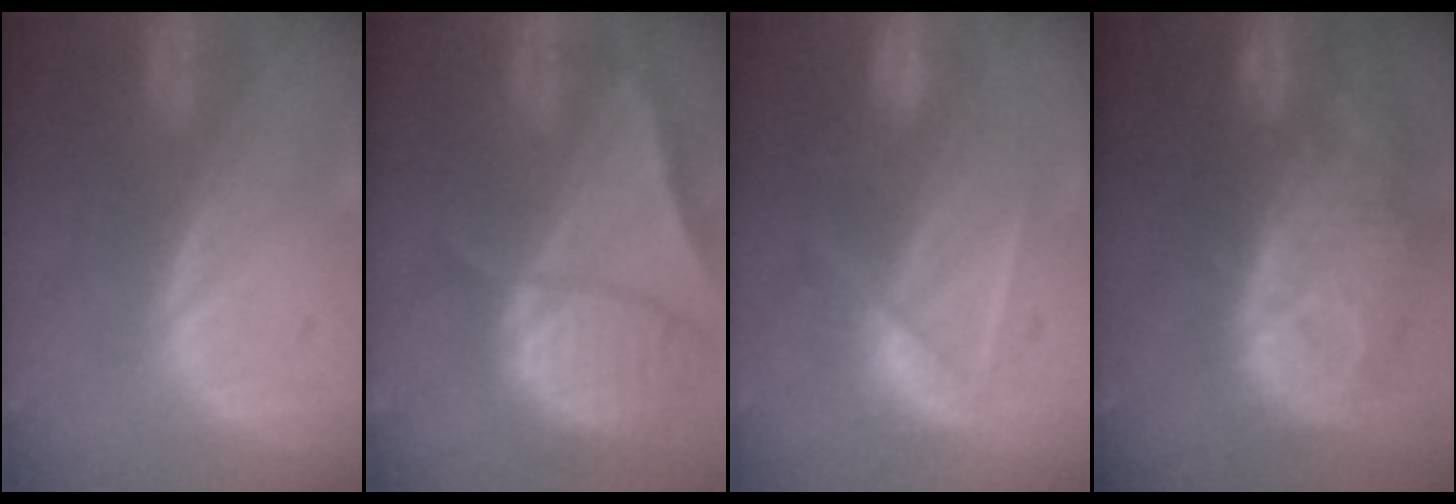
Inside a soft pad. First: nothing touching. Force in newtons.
{"total": 10.1, "press": 8.4, "slide": 5.5}
{"total": 7.3, "press": 6.5, "slide": 3.4}
{"total": 13.3, "press": 11.6, "slide": 6.5}